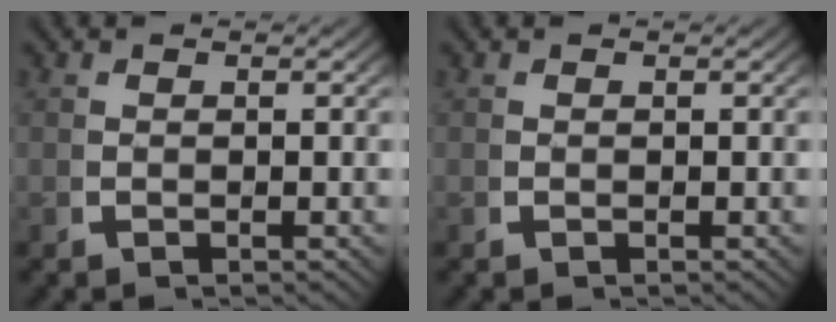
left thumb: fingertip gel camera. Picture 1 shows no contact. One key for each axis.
{"total": 0.0}